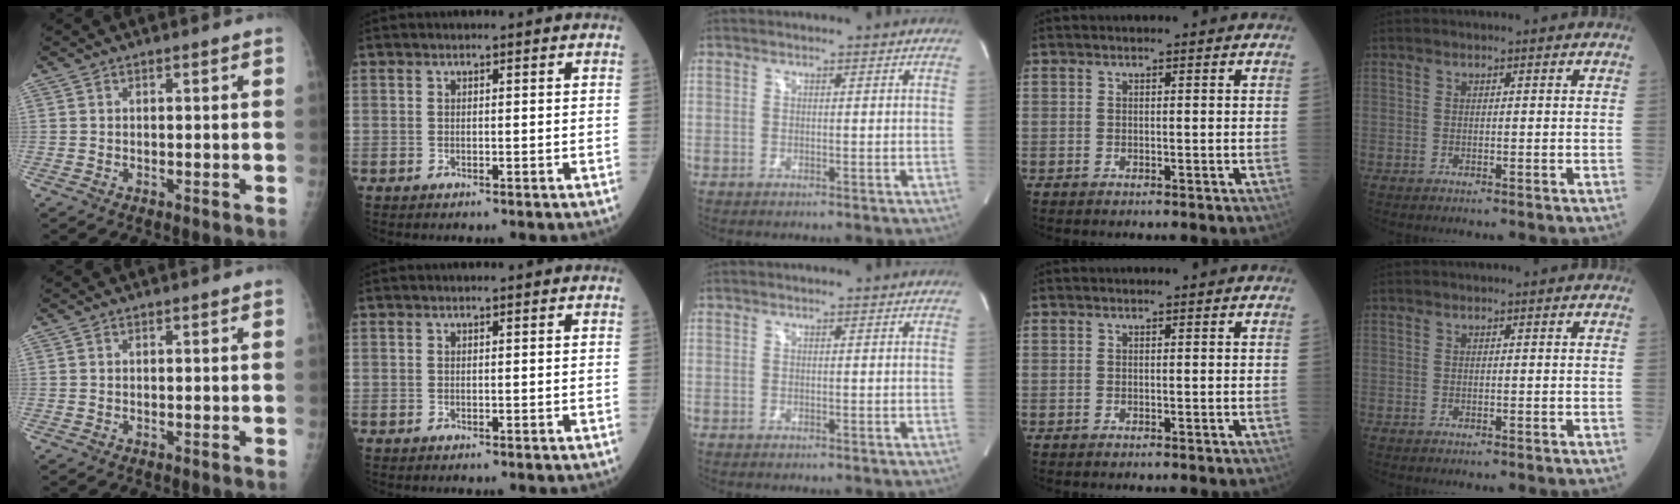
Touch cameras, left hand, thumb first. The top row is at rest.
{}